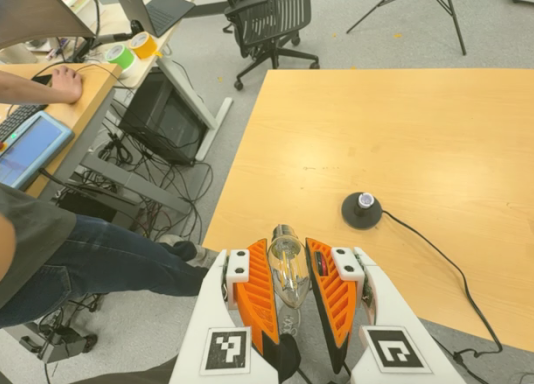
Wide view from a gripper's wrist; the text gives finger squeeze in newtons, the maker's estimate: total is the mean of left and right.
{"total": 13.0, "left": 14.2, "right": 11.7}